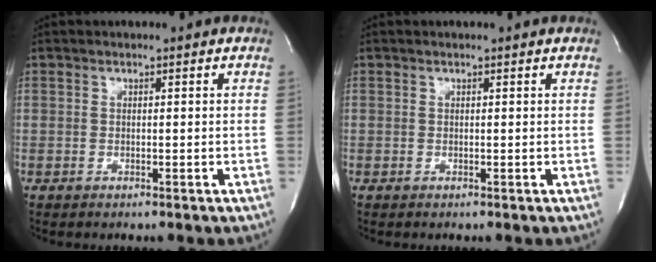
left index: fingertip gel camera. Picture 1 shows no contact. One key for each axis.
{"total": 1.1, "fx": 1.1, "fy": -0.2, "fz": 0.3, "tx": -0.013, "ty": 0.000, "tz": 0.013}